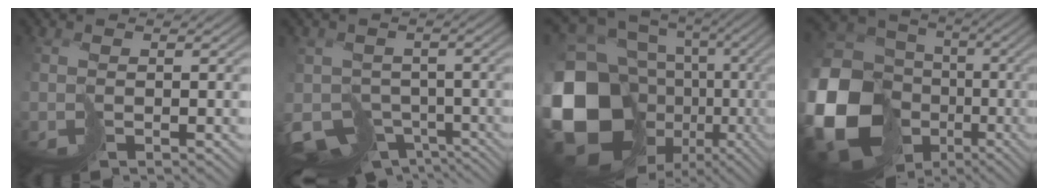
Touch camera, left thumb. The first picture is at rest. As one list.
[{"total": 8.5, "force": [-4.3, 6.3, 3.7], "torque": [-0.082, -0.027, -0.059]}, {"total": 20.3, "force": [-2.7, 16.9, 10.8], "torque": [-0.276, -0.031, -0.050]}, {"total": 23.4, "force": [-4.9, 20.4, 10.2], "torque": [-0.302, -0.061, -0.099]}]